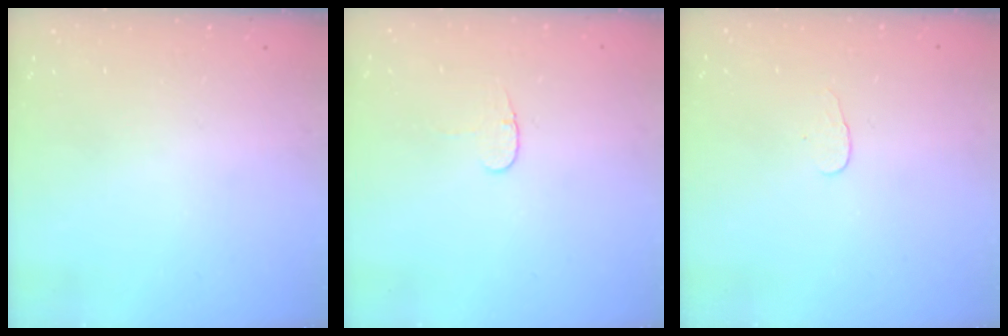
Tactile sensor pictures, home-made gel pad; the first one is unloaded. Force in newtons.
{"total": 3.7, "press": 3.6, "slide": 0.4}
{"total": 3.1, "press": 3.1, "slide": 0.3}